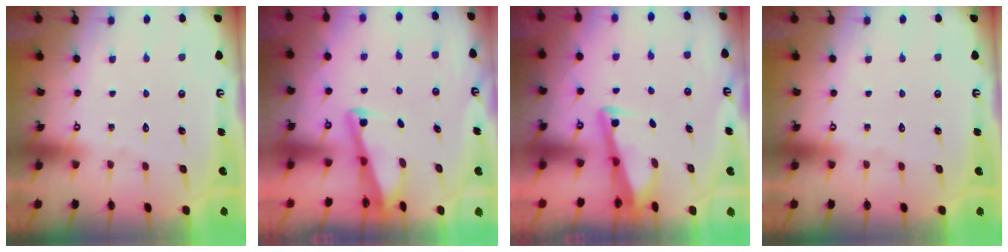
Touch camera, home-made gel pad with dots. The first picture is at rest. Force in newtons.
{"total": 2.8, "press": 2.8, "slide": 0.4}
{"total": 3.4, "press": 3.4, "slide": 0.4}
{"total": 0.0}